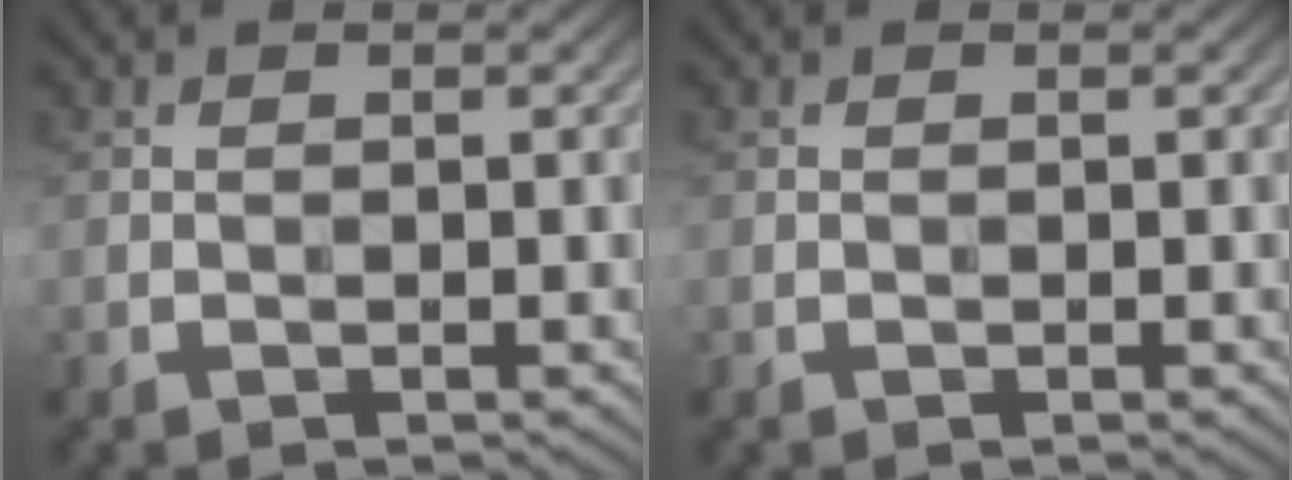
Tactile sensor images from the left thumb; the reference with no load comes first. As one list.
[{"total": 0.0}]